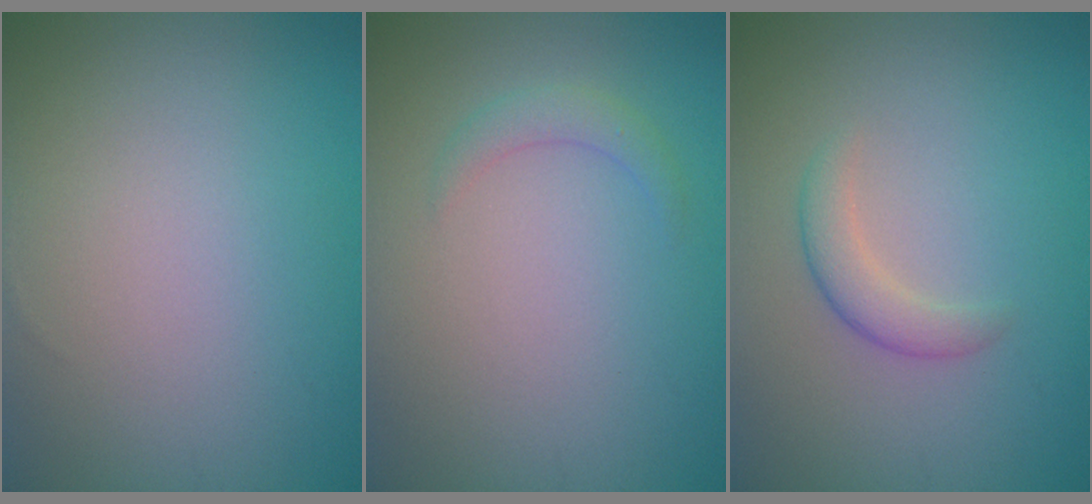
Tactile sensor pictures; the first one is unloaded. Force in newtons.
{"total": 1.4, "press": 1.4, "slide": 0.0}
{"total": 2.1, "press": 2.1, "slide": 0.1}